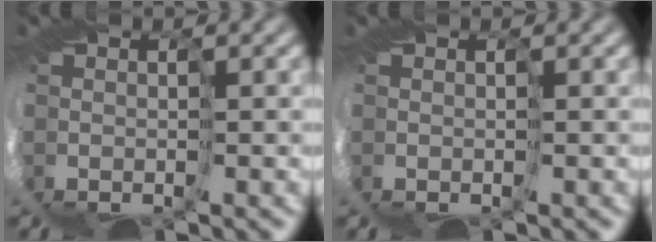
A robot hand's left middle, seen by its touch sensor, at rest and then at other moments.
{"total": 0.0}